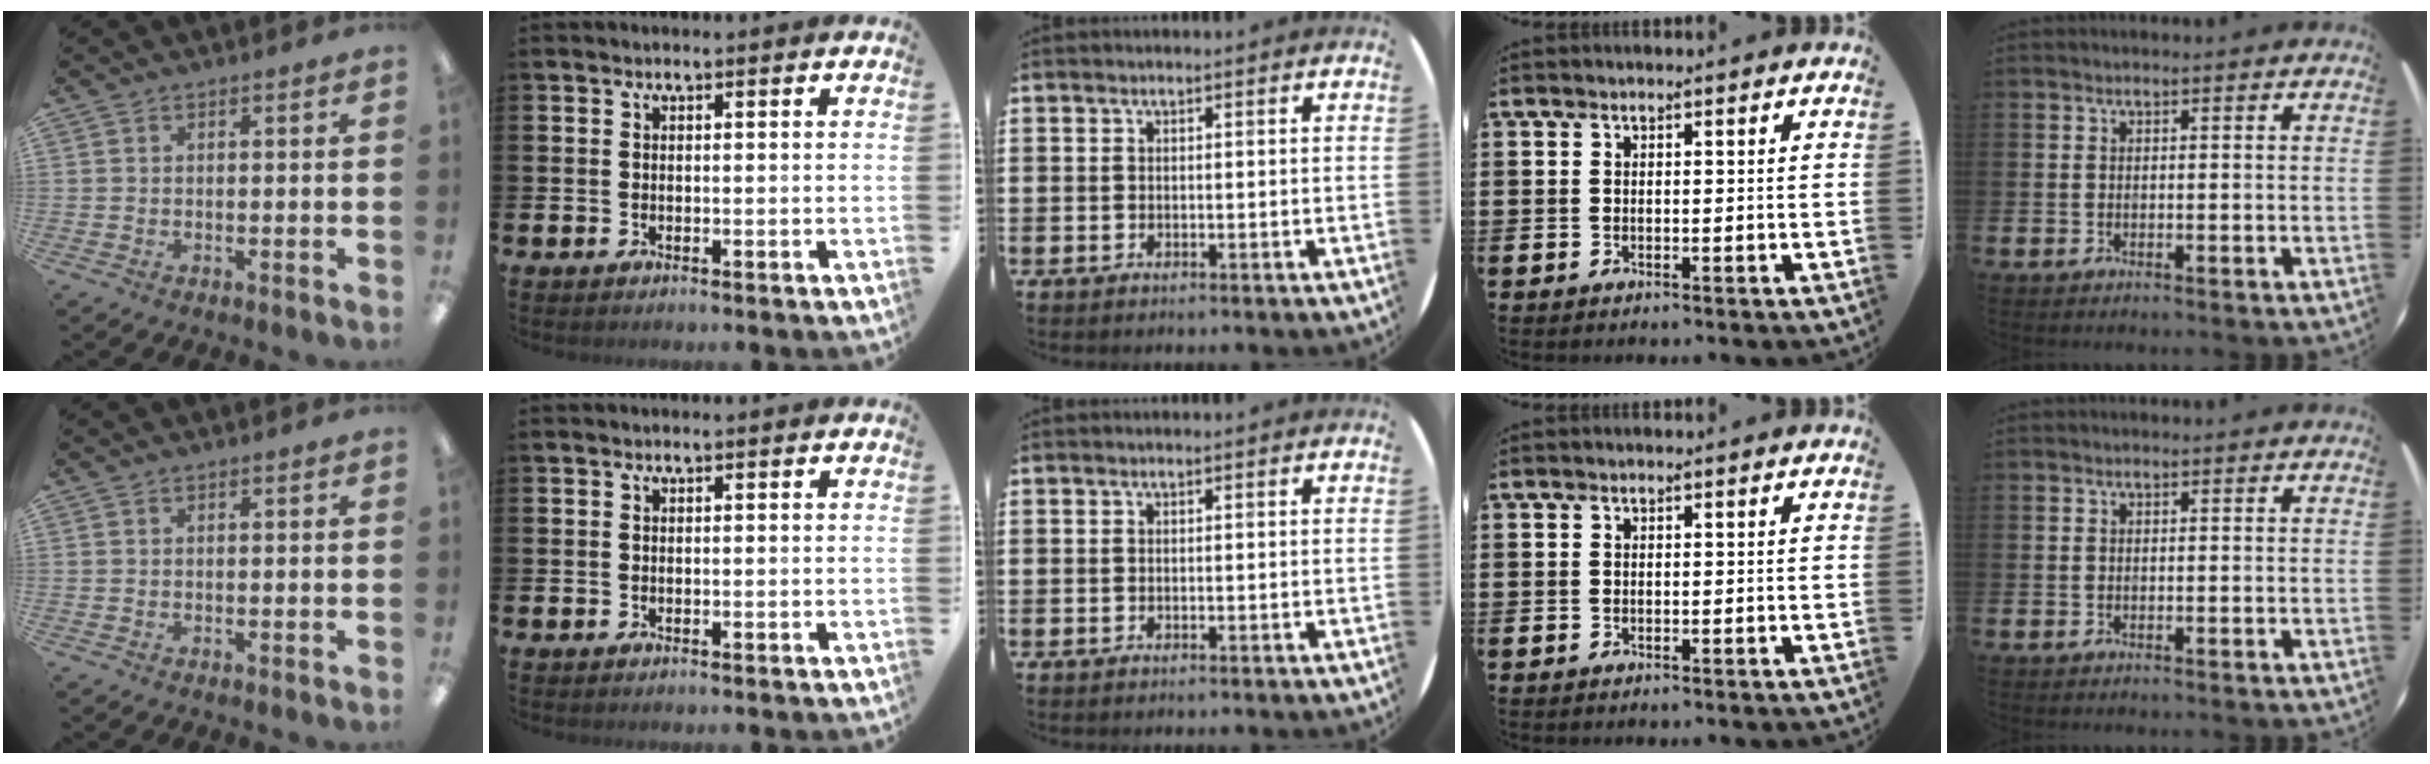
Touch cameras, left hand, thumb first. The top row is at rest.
{}